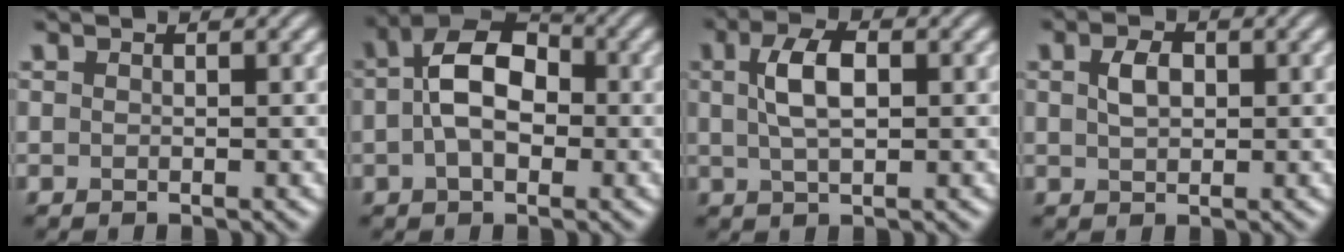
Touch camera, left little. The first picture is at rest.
{"total": 6.7, "force": [0.0, 4.2, 5.3], "torque": [-0.095, 0.015, -0.011]}
{"total": 4.0, "force": [0.8, 1.8, 3.4], "torque": [-0.071, 0.006, 0.013]}
{"total": 2.2, "force": [0.5, 1.4, 1.6], "torque": [-0.035, 0.003, 0.009]}